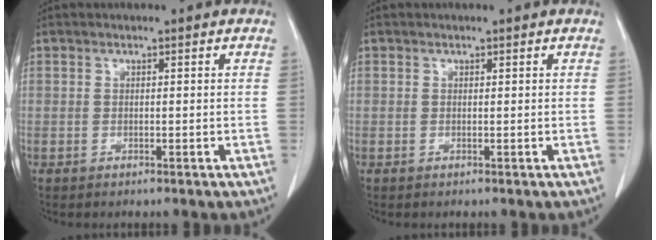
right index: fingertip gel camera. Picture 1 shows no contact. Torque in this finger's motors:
{"motor_torque": [-0.07, -0.03, -0.04, -0.01]}